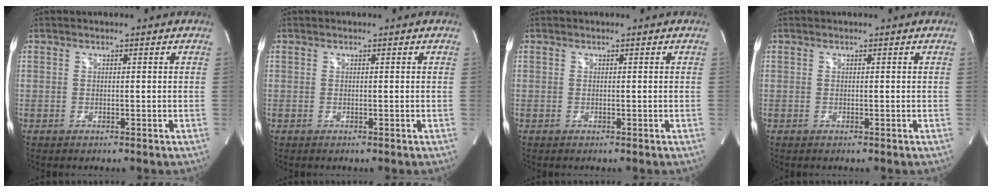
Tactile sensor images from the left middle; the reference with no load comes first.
{"total": 0.0}
{"total": 0.0}
{"total": 0.0}